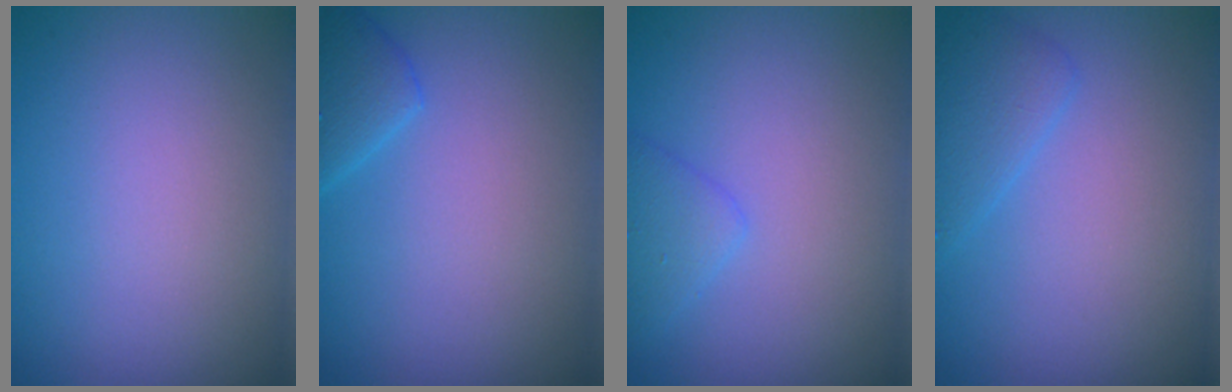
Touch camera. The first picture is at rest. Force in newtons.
{"total": 2.2, "press": 2.2, "slide": 0.3}
{"total": 1.8, "press": 1.8, "slide": 0.1}
{"total": 2.1, "press": 2.0, "slide": 0.2}